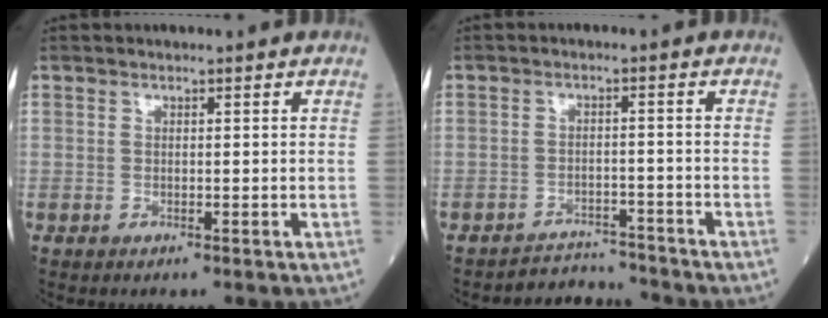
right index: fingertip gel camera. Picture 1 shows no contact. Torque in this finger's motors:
{"motor_torque": [-0.32, -0.21, -0.07, 0.00]}